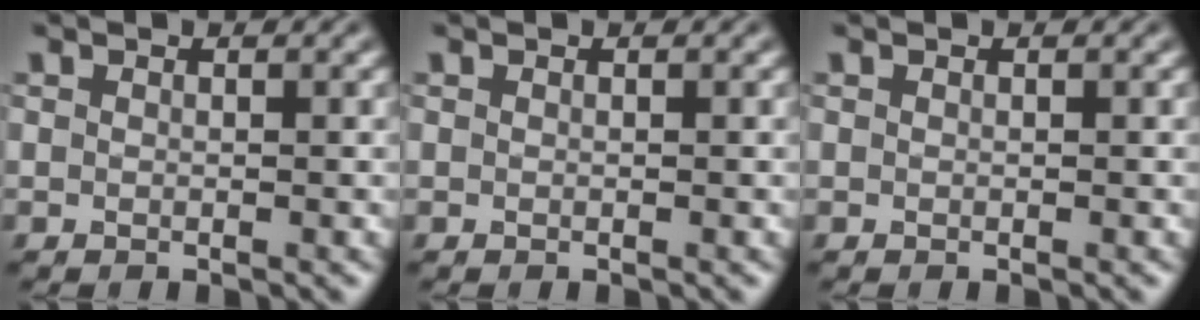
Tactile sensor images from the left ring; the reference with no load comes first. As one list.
[{"total": 0.0}, {"total": 0.0}]